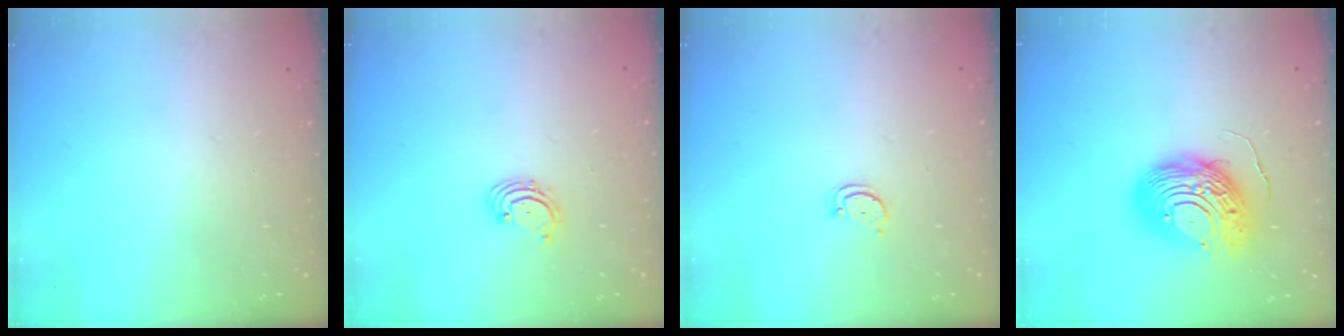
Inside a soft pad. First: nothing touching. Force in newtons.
{"total": 1.9, "press": 1.8, "slide": 0.2}
{"total": 2.5, "press": 2.4, "slide": 0.5}
{"total": 13.4, "press": 13.4, "slide": 1.2}